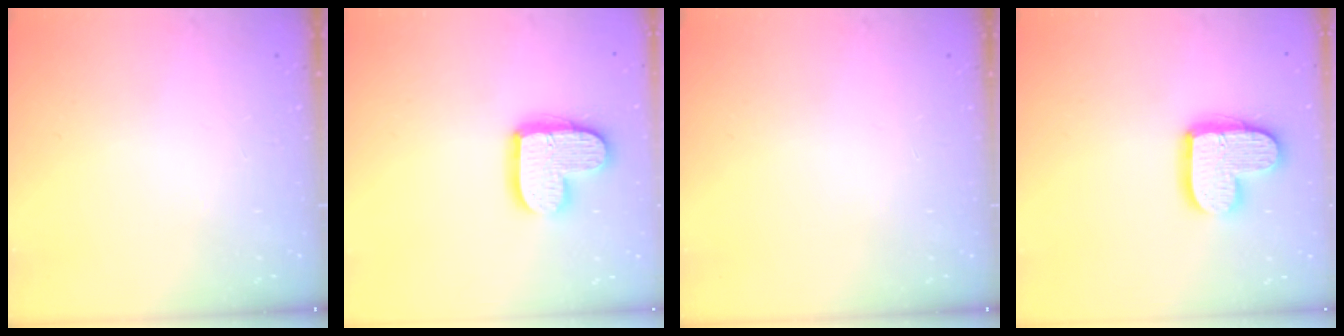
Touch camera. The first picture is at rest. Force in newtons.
{"total": 14.2, "press": 14.2, "slide": 1.1}
{"total": 0.0}
{"total": 14.2, "press": 14.2, "slide": 1.1}